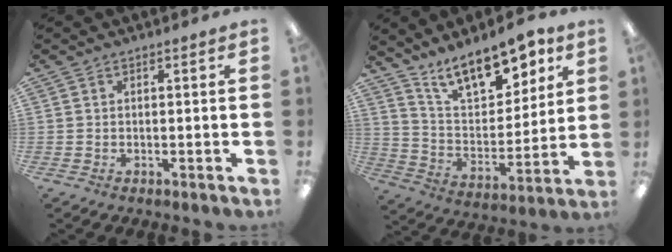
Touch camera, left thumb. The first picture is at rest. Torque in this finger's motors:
{"motor_torque": [0.39, 0.39, 1.21, -1.56, 0.12]}